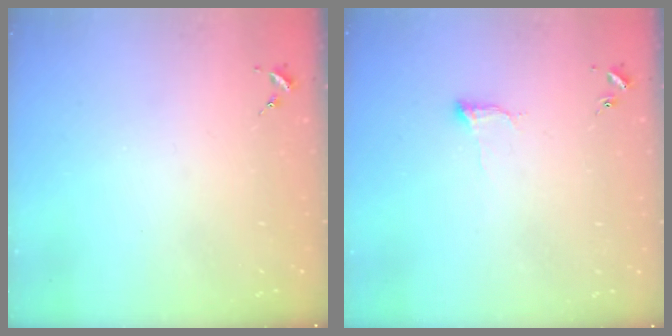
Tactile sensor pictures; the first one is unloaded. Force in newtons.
{"total": 5.6, "press": 5.6, "slide": 0.2}